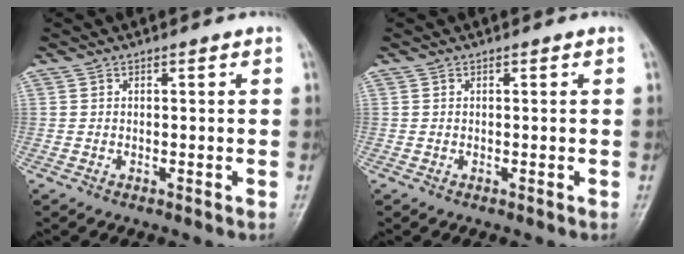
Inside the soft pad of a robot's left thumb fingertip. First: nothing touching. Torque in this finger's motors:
{"motor_torque": [-0.10, -0.08, 0.01, 0.00, 0.00]}